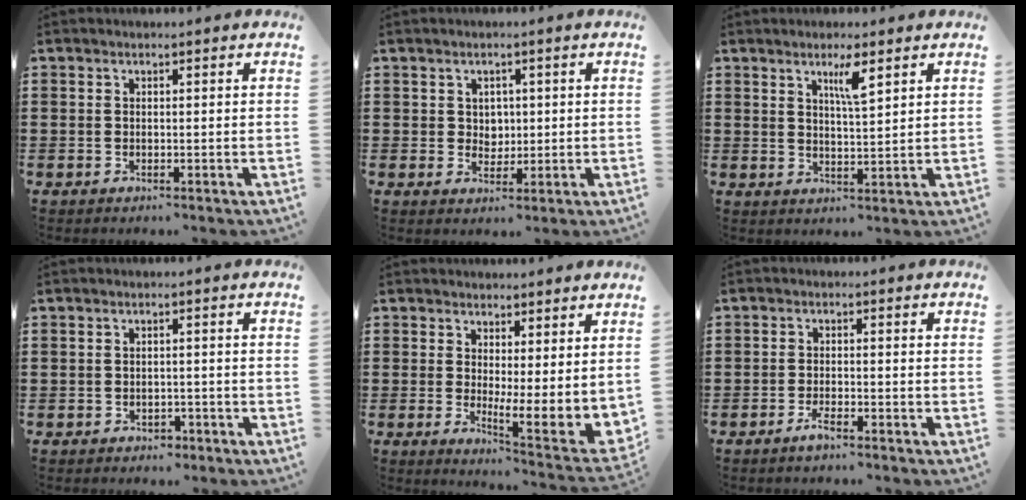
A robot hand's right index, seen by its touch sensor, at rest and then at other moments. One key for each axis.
{"total": 2.5, "fx": 1.0, "fy": 2.2, "fz": 0.6, "tx": -0.013, "ty": 0.008, "tz": 0.015}
{"total": 4.0, "fx": 2.4, "fy": 0.5, "fz": 3.1, "tx": -0.053, "ty": -0.004, "tz": 0.036}
{"total": 1.1, "fx": -1.0, "fy": 0.5, "fz": 0.1, "tx": -0.007, "ty": 0.001, "tz": -0.022}
{"total": 2.9, "fx": 1.7, "fy": 0.2, "fz": 2.3, "tx": -0.048, "ty": -0.031, "tz": 0.027}
{"total": 2.1, "fx": -1.6, "fy": 0.2, "fz": 1.3, "tx": -0.029, "ty": -0.002, "tz": -0.032}